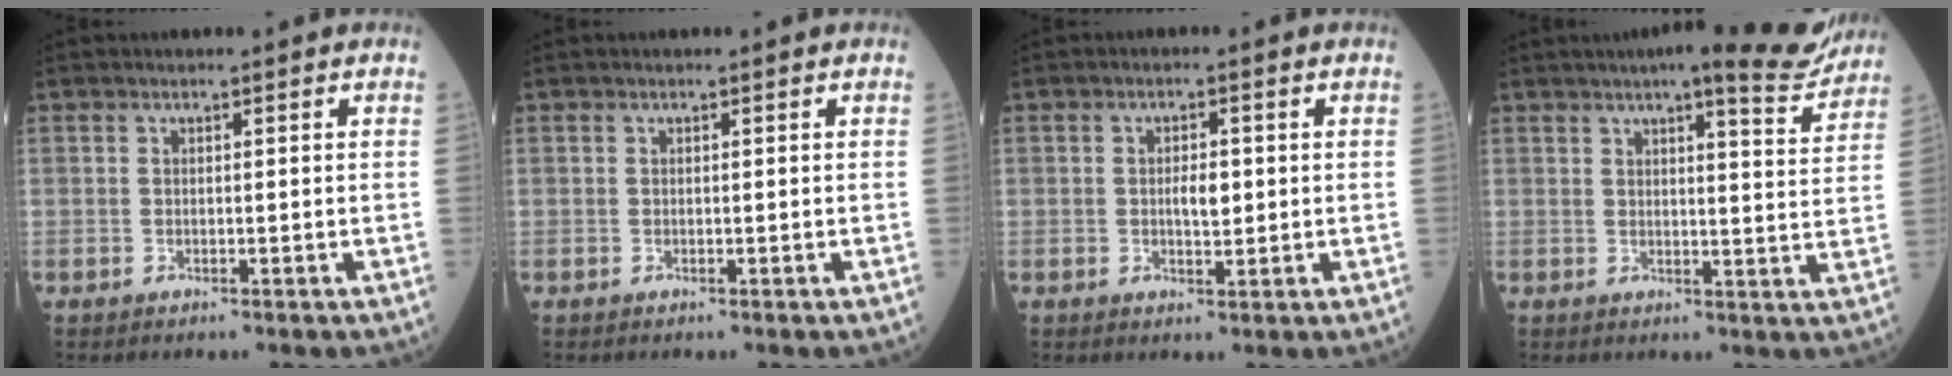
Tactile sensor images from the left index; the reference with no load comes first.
{"total": 0.0}
{"total": 2.8, "force": [0.0, 1.1, 2.6], "torque": [-0.044, -0.003, 0.001]}
{"total": 12.1, "force": [10.5, 1.5, 5.8], "torque": [-0.069, -0.018, 0.116]}